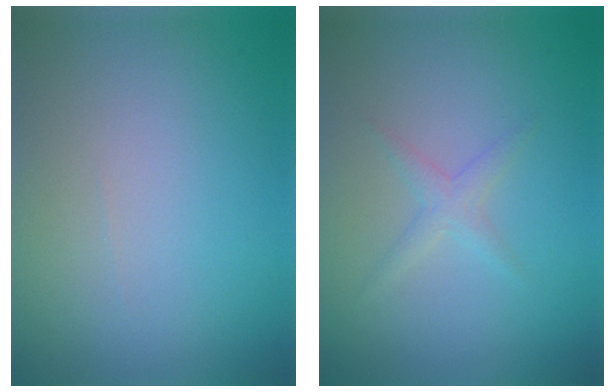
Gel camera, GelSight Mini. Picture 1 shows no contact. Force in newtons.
{"total": 1.3, "press": 1.3, "slide": 0.1}